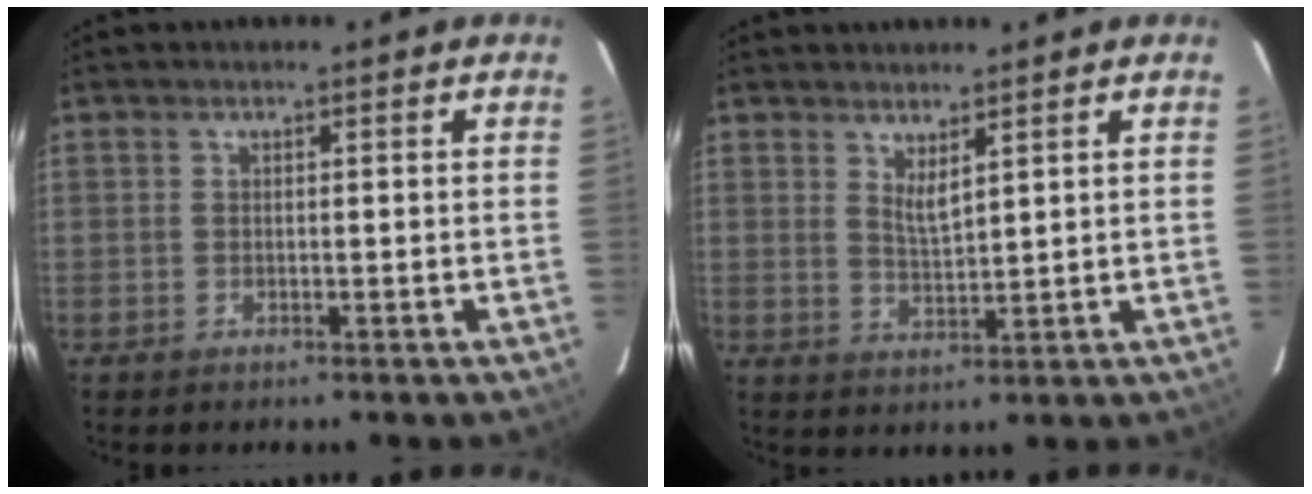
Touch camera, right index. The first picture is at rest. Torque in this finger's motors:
{"motor_torque": [-0.04, 0.11, 0.03, 0.04]}